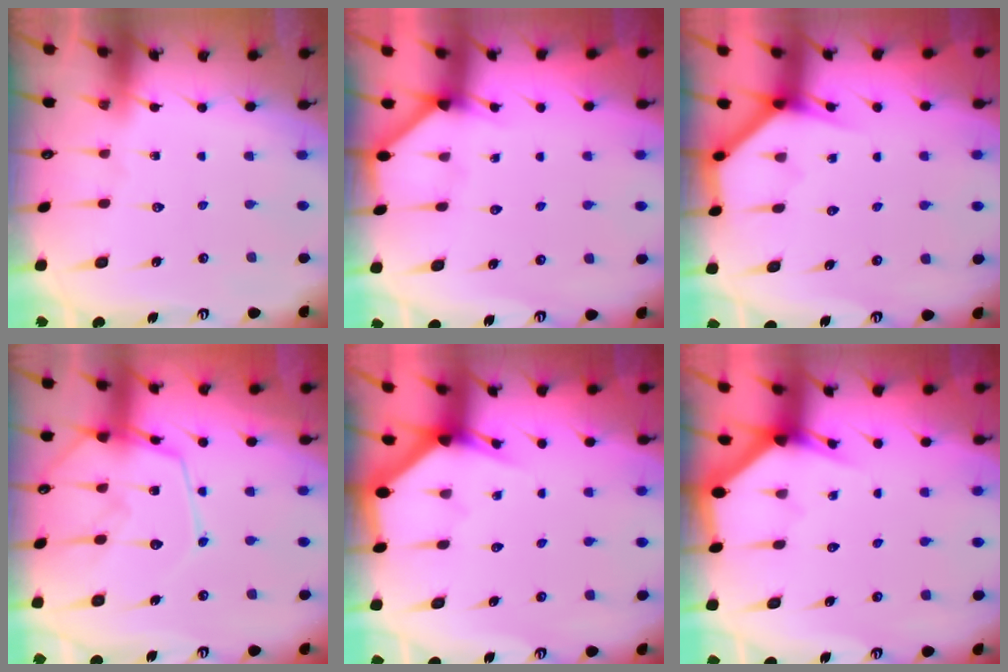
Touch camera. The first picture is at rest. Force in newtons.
{"total": 2.2, "press": 2.2, "slide": 0.2}
{"total": 3.9, "press": 3.8, "slide": 0.3}
{"total": 13.7, "press": 13.6, "slide": 1.3}
{"total": 2.9, "press": 2.9, "slide": 0.1}
{"total": 2.9, "press": 2.9, "slide": 0.1}